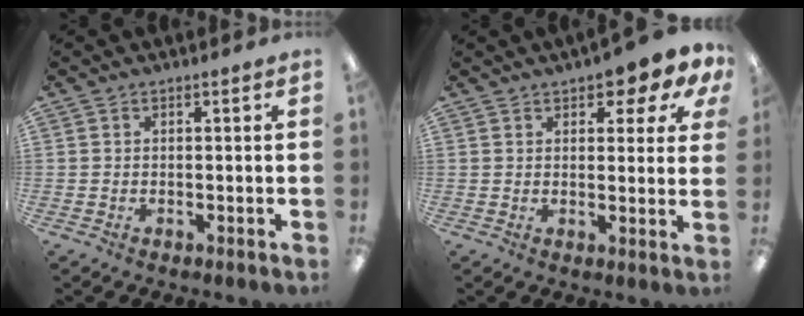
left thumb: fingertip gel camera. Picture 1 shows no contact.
{"total": 6.1, "force": [4.1, 2.4, 3.8], "torque": [-0.043, -0.023, 0.067]}